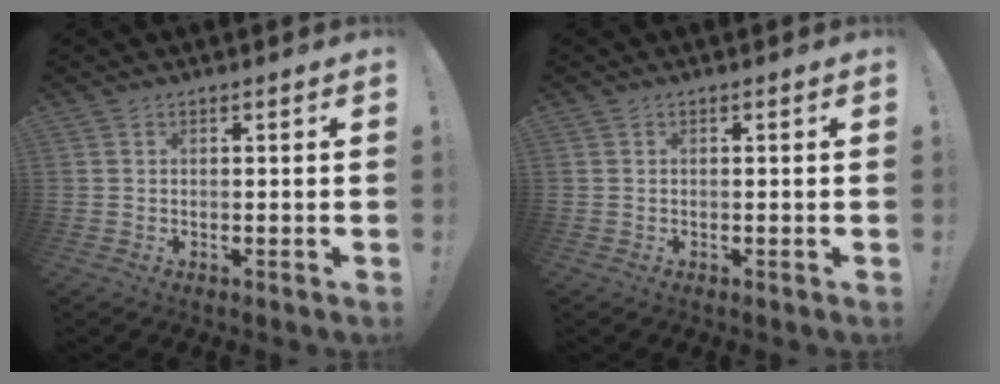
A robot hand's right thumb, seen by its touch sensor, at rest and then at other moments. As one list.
[{"total": 0.0}]